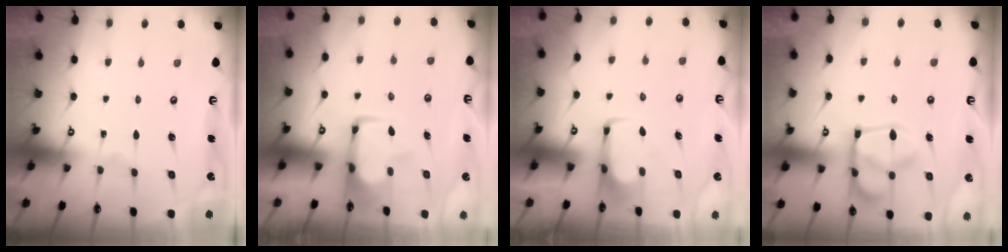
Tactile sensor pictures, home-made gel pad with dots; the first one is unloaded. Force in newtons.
{"total": 1.2, "press": 1.0, "slide": 0.6}
{"total": 1.6, "press": 1.5, "slide": 0.5}
{"total": 9.2, "press": 9.0, "slide": 1.7}